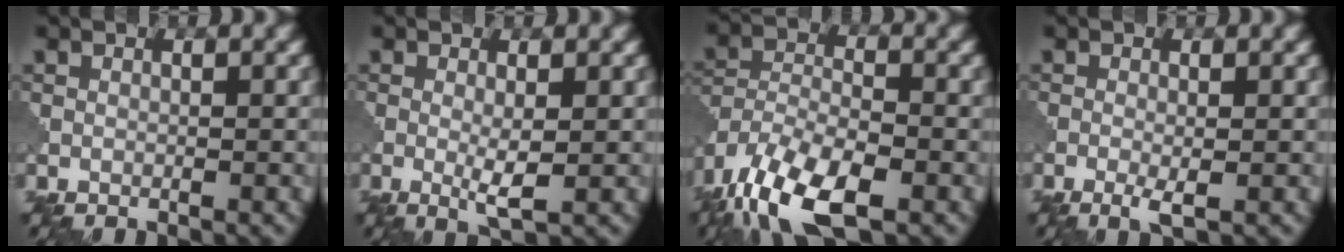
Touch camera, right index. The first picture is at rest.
{"total": 2.4, "force": [-0.1, 0.3, 2.3], "torque": [-0.044, -0.006, -0.001]}
{"total": 10.7, "force": [-7.3, 4.1, 6.6], "torque": [-0.133, -0.022, -0.142]}
{"total": 1.7, "force": [-0.6, 0.3, 1.5], "torque": [-0.031, -0.004, -0.014]}